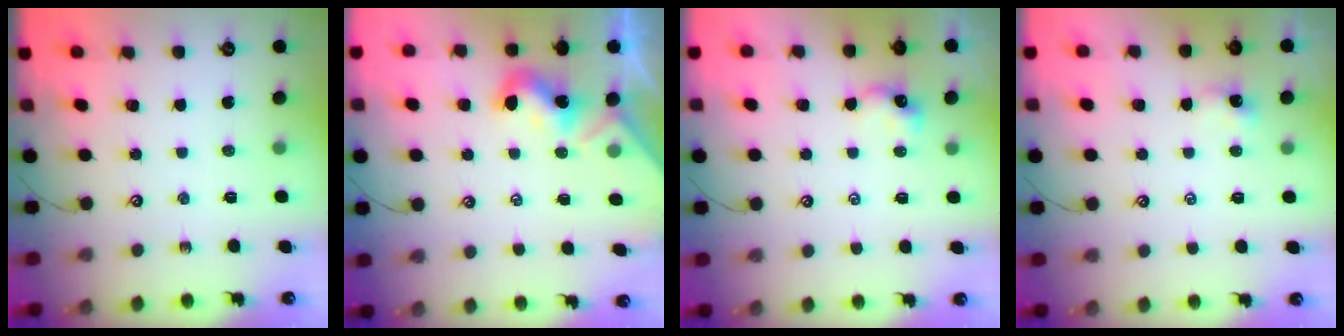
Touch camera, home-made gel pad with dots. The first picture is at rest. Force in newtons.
{"total": 1.9, "press": 1.9, "slide": 0.4}
{"total": 0.7, "press": 0.7, "slide": 0.1}
{"total": 2.6, "press": 2.6, "slide": 0.2}